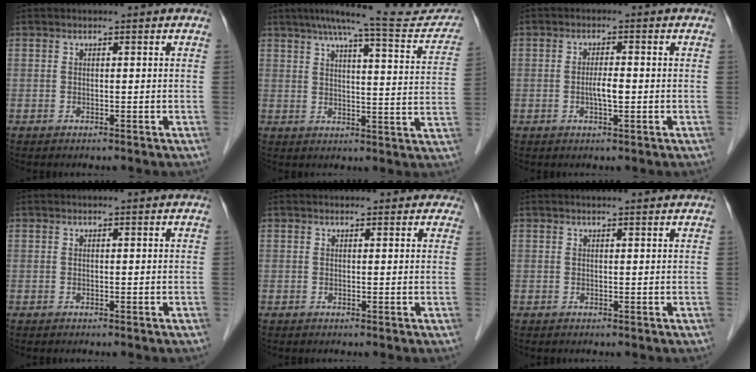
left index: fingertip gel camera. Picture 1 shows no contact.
{"total": 17.1, "force": [15.5, 1.7, 7.1], "torque": [-0.093, -0.015, 0.186]}
{"total": 2.5, "force": [-0.5, 0.4, 2.4], "torque": [-0.048, 0.001, -0.010]}
{"total": 0.0}
{"total": 3.4, "force": [2.9, 1.8, 0.4], "torque": [0.011, 0.007, 0.016]}
{"total": 2.4, "force": [2.2, 0.2, 0.6], "torque": [-0.013, 0.014, 0.026]}